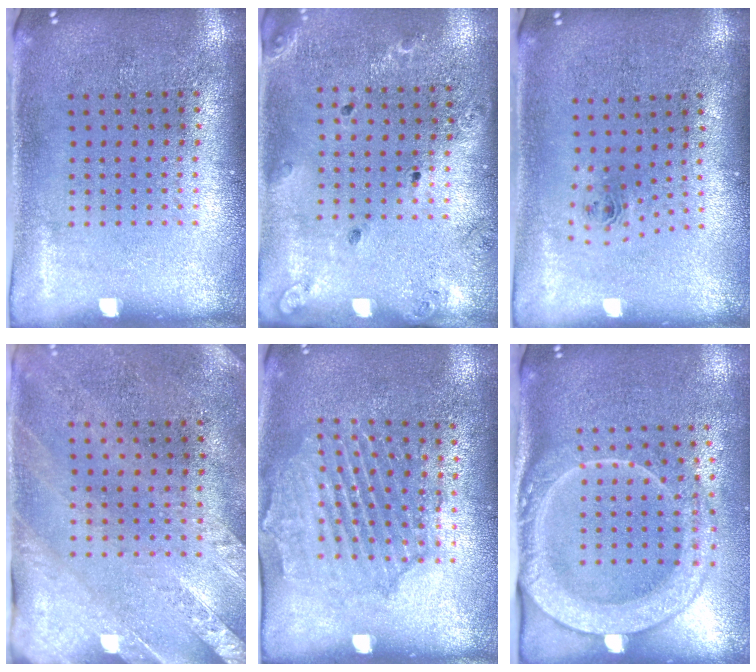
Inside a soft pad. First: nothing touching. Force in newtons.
{"total": 1.3, "press": 1.3, "slide": 0.3}
{"total": 0.8, "press": 0.3, "slide": 0.7}
{"total": 2.5, "press": 2.1, "slide": 1.4}
{"total": 1.6, "press": 1.6, "slide": 0.2}
{"total": 2.4, "press": 2.1, "slide": 1.2}